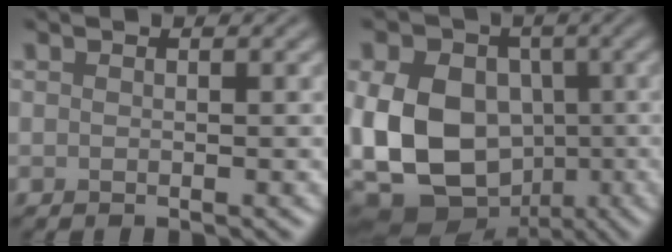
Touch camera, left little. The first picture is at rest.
{"total": 15.0, "force": [-2.1, 11.4, 9.6], "torque": [-0.182, -0.005, -0.049]}